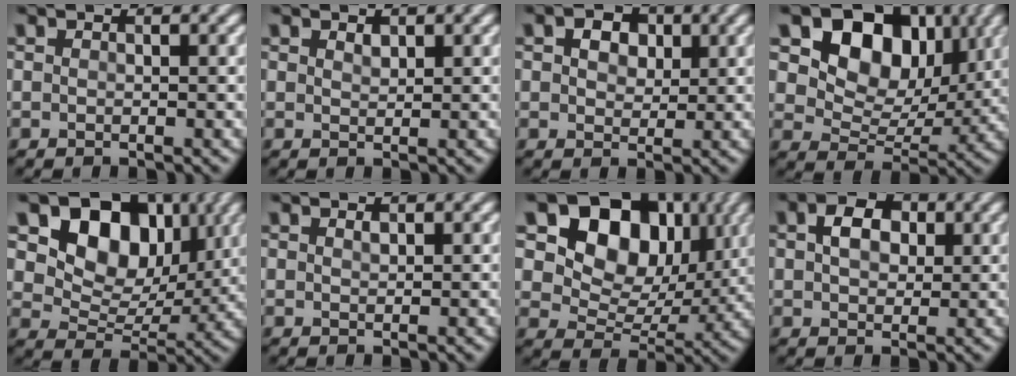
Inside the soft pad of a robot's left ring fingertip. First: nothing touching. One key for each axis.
{"total": 0.9, "fx": 0.6, "fy": 0.4, "fz": 0.4, "tx": -0.009, "ty": -0.002, "tz": 0.013}
{"total": 2.8, "fx": 1.1, "fy": 2.0, "fz": 1.6, "tx": -0.031, "ty": 0.002, "tz": 0.013}
{"total": 10.2, "fx": 4.3, "fy": 7.2, "fz": 5.9, "tx": -0.100, "ty": 0.002, "tz": 0.064}
{"total": 9.8, "fx": 4.0, "fy": 6.9, "fz": 5.6, "tx": -0.091, "ty": -0.005, "tz": 0.060}
{"total": 0.6, "fx": 0.4, "fy": 0.3, "fz": 0.4, "tx": -0.008, "ty": -0.001, "tz": 0.008}
{"total": 12.6, "fx": 4.9, "fy": 8.8, "fz": 7.6, "tx": -0.130, "ty": 0.021, "tz": 0.075}
{"total": 3.6, "fx": 1.0, "fy": 2.5, "fz": 2.4, "tx": -0.046, "ty": 0.007, "tz": 0.012}